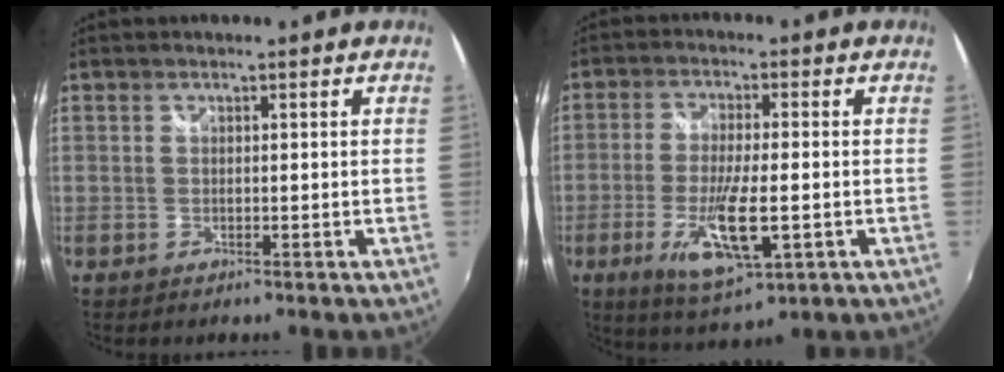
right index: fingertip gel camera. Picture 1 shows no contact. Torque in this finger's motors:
{"motor_torque": [0.95, -0.80, 0.33, 0.12]}